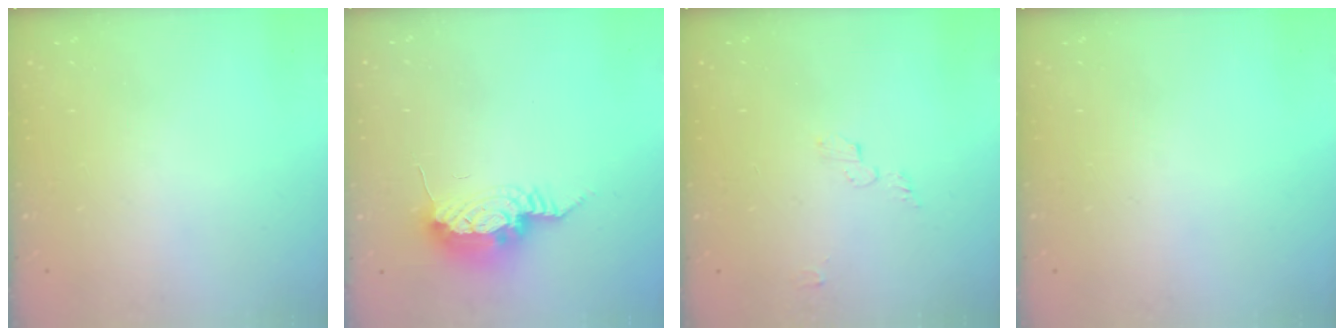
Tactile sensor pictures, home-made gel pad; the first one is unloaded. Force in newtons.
{"total": 10.8, "press": 10.7, "slide": 1.5}
{"total": 3.4, "press": 3.4, "slide": 0.0}
{"total": 0.0}